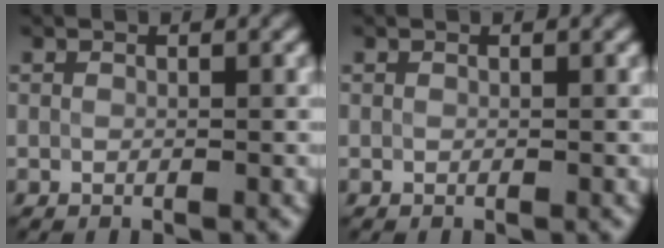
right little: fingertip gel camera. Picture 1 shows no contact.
{"total": 0.0}